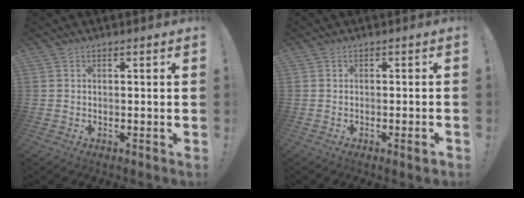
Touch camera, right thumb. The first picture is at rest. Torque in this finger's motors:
{"motor_torque": [0.42, 0.22, -1.04, 0.08, 0.00]}